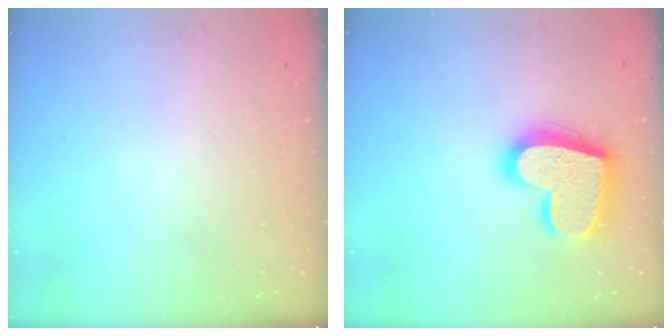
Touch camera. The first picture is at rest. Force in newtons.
{"total": 20.1, "press": 20.0, "slide": 1.7}